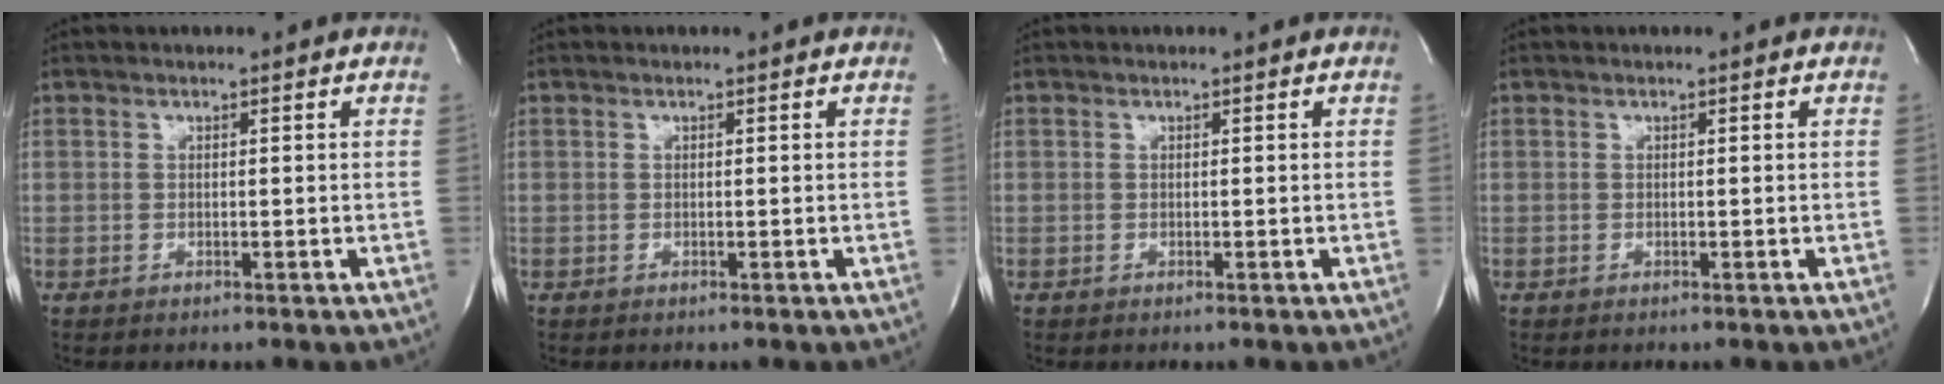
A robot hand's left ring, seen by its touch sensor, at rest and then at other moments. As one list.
[{"total": 0.0}, {"total": 0.0}, {"total": 0.0}]